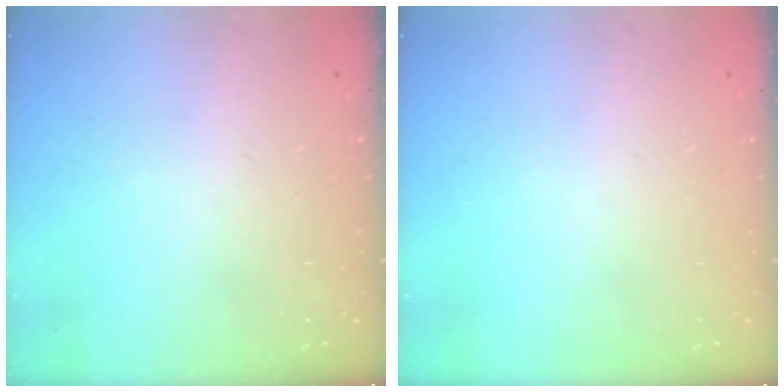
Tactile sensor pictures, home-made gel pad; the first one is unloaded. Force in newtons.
{"total": 0.0}